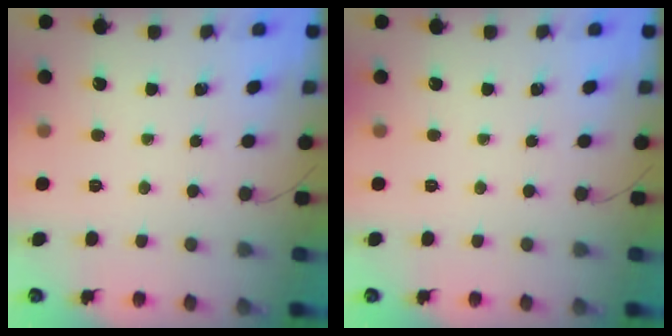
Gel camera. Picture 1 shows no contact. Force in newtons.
{"total": 0.0}